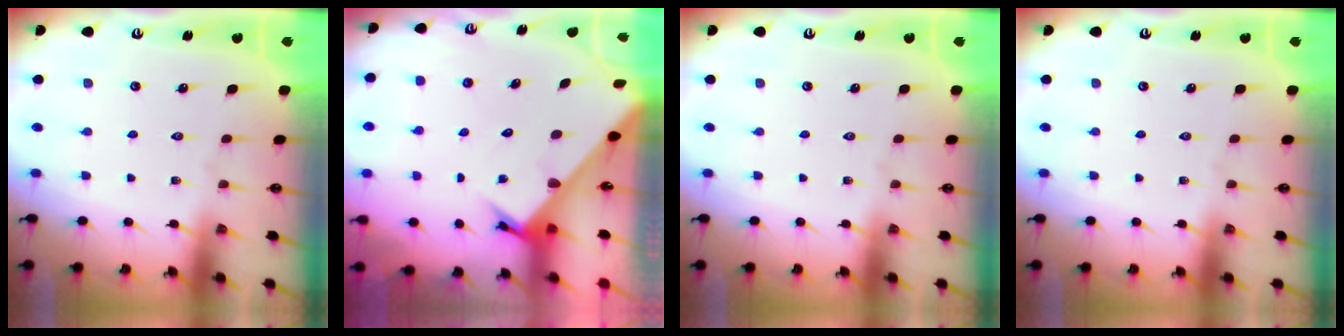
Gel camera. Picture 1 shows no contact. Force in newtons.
{"total": 2.8, "press": 2.8, "slide": 0.2}
{"total": 0.0}
{"total": 0.0}